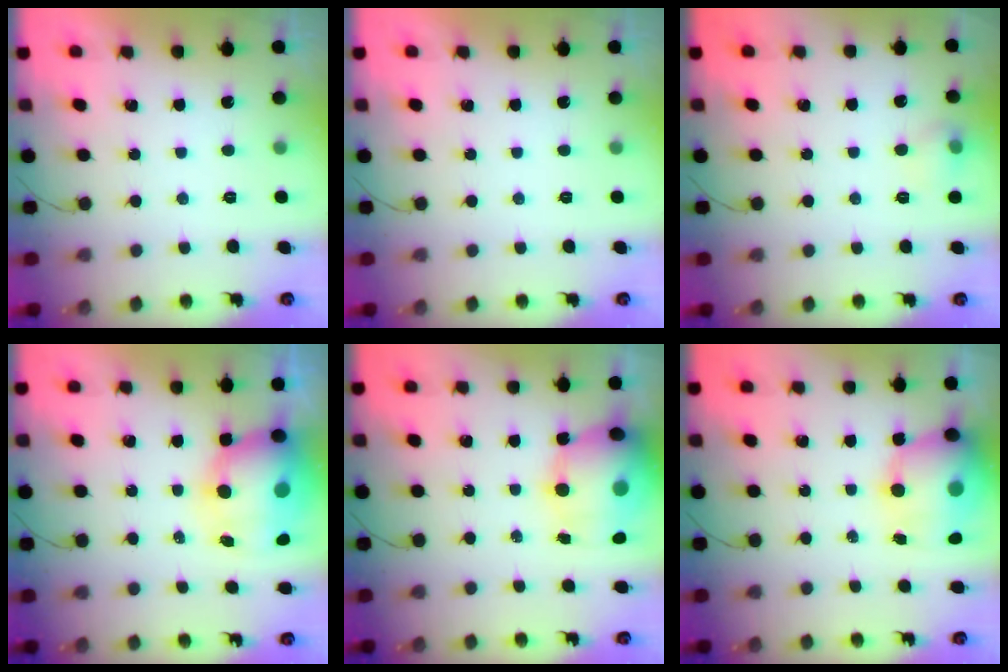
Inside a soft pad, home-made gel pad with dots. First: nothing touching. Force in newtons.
{"total": 0.0}
{"total": 6.7, "press": 6.7, "slide": 0.7}
{"total": 13.3, "press": 13.0, "slide": 2.7}
{"total": 18.9, "press": 18.4, "slide": 4.5}
{"total": 15.6, "press": 15.2, "slide": 3.5}